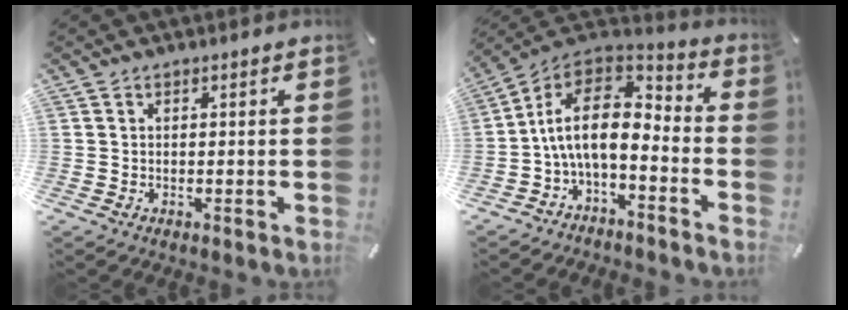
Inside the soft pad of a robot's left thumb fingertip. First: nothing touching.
{"total": 13.6, "force": [-0.9, 7.5, 11.3], "torque": [-0.234, -0.004, -0.022]}